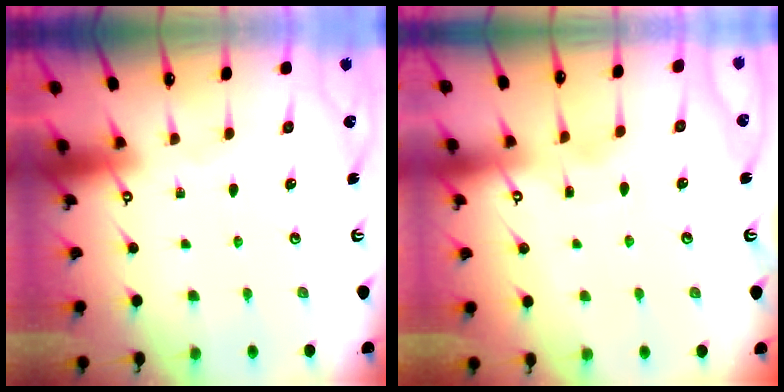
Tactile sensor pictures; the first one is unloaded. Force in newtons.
{"total": 2.6, "press": 2.6, "slide": 0.3}